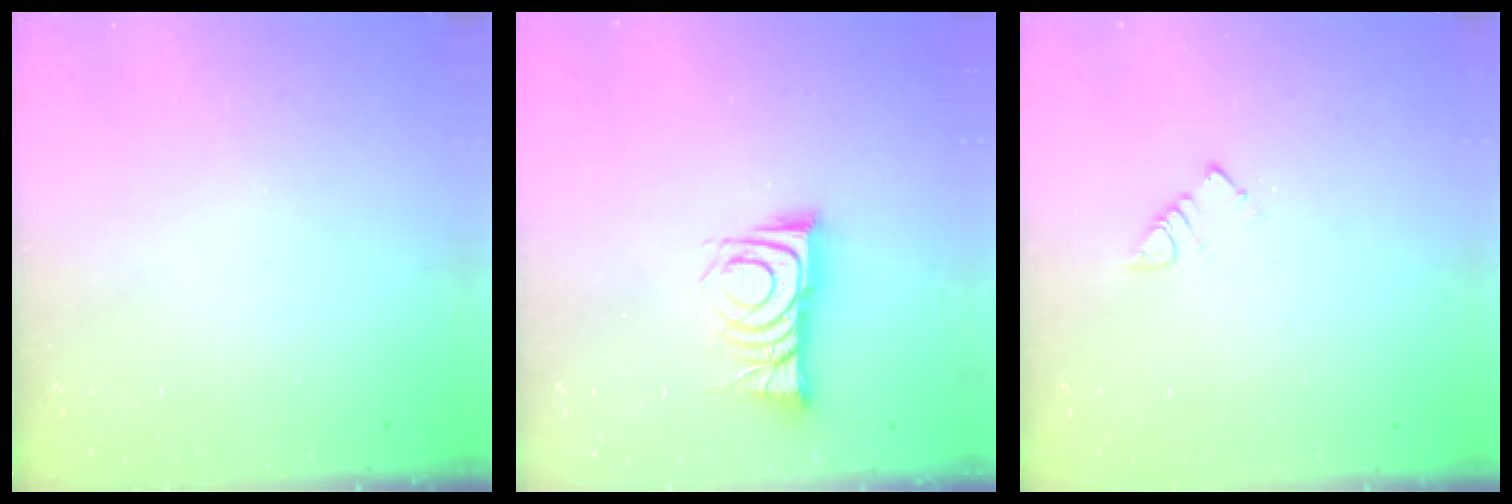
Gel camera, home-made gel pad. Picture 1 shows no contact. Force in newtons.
{"total": 9.9, "press": 9.9, "slide": 0.4}
{"total": 2.9, "press": 2.9, "slide": 0.5}